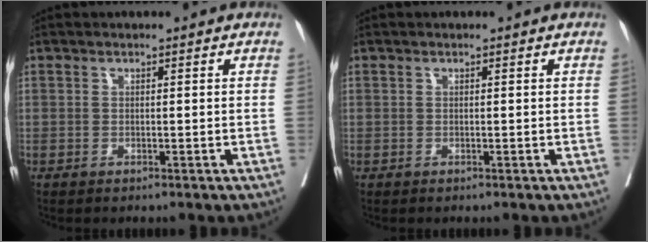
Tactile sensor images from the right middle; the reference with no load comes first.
{"total": 0.0}